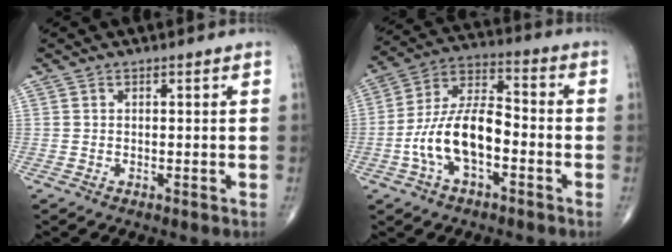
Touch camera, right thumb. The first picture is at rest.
{"total": 13.5, "force": [-3.7, 6.5, 11.2], "torque": [-0.214, 0.047, -0.073]}